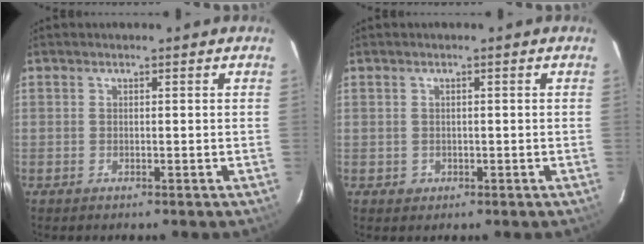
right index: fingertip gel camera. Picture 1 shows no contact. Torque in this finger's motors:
{"motor_torque": [-0.11, 0.18, -0.34, -0.21]}